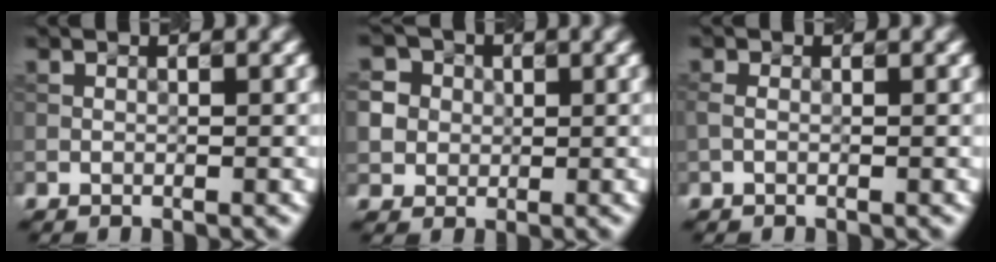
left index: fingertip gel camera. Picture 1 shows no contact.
{"total": 6.0, "force": [1.5, 5.6, 1.7], "torque": [-0.040, 0.034, 0.016]}
{"total": 0.6, "force": [-0.2, 0.4, 0.5], "torque": [-0.014, 0.000, -0.007]}